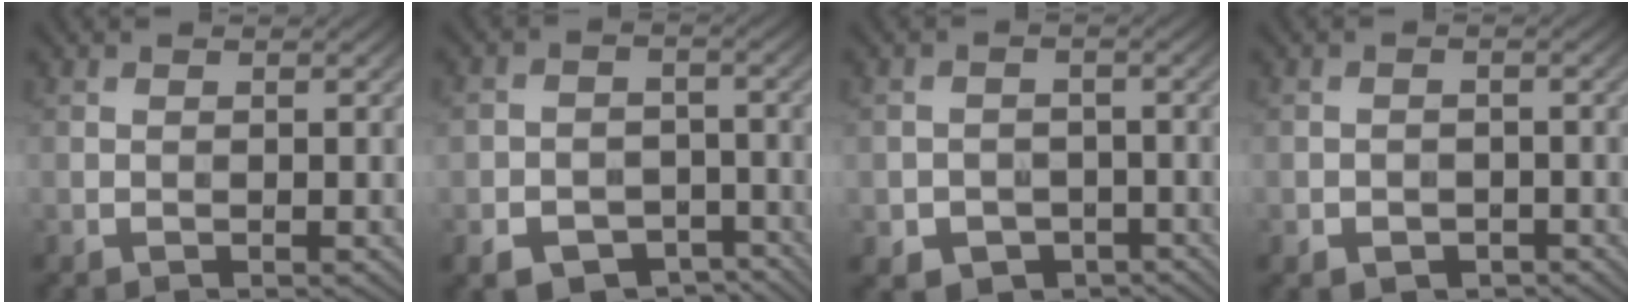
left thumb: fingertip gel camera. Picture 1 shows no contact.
{"total": 7.5, "force": [-4.0, 5.5, 3.0], "torque": [-0.055, -0.014, -0.064]}
{"total": 4.6, "force": [-2.2, 3.6, 1.8], "torque": [-0.031, -0.011, -0.030]}
{"total": 2.1, "force": [-1.2, 1.5, 0.9], "torque": [-0.013, -0.004, -0.022]}